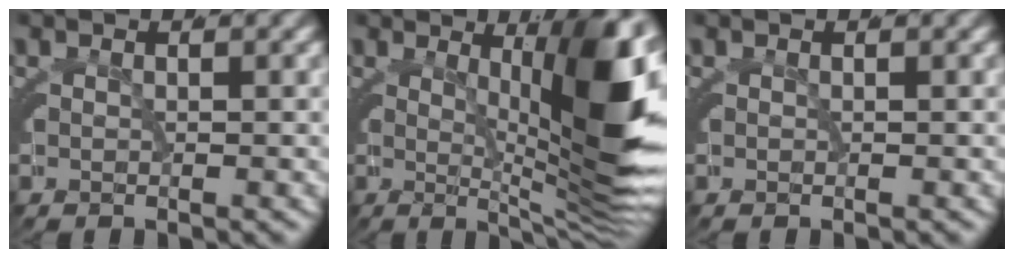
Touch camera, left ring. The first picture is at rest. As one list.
[{"total": 14.0, "force": [2.1, 3.9, 13.3], "torque": [-0.152, 0.021, 0.028]}, {"total": 0.0}]